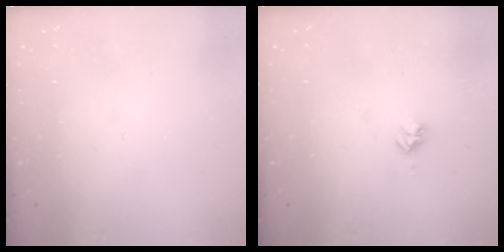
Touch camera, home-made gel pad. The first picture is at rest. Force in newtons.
{"total": 2.8, "press": 2.8, "slide": 0.2}